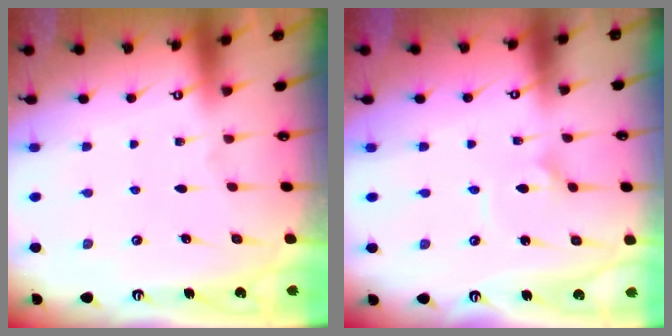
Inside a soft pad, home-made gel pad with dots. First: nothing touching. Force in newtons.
{"total": 2.1, "press": 2.1, "slide": 0.1}